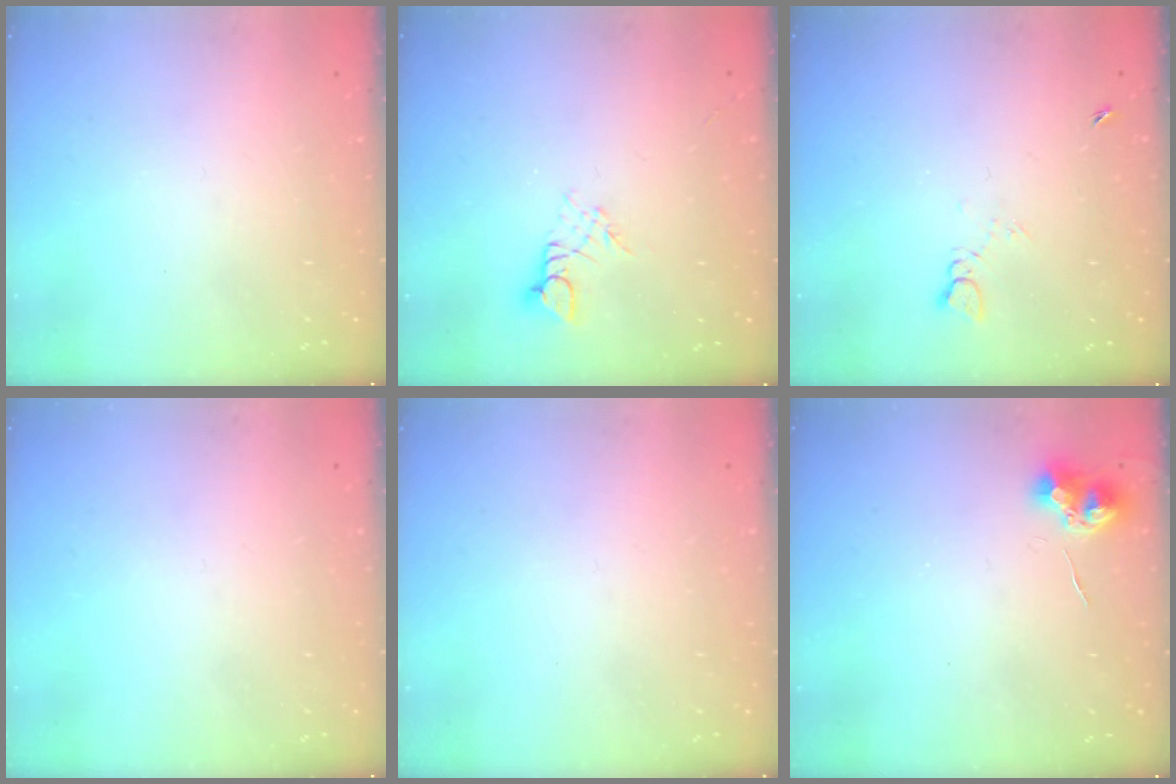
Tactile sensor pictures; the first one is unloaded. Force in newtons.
{"total": 2.6, "press": 2.6, "slide": 0.3}
{"total": 3.0, "press": 3.0, "slide": 0.5}
{"total": 0.0}
{"total": 0.0}
{"total": 9.0, "press": 9.0, "slide": 0.6}